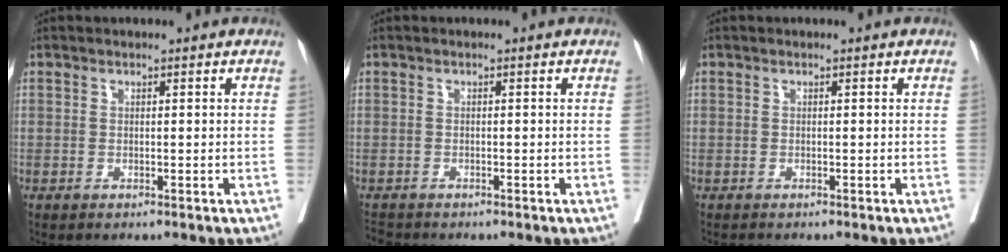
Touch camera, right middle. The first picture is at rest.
{"total": 1.7, "force": [-1.7, 0.2, -0.1], "torque": [-0.004, -0.011, -0.030]}
{"total": 0.8, "force": [-0.8, 0.0, 0.1], "torque": [-0.012, -0.006, -0.015]}